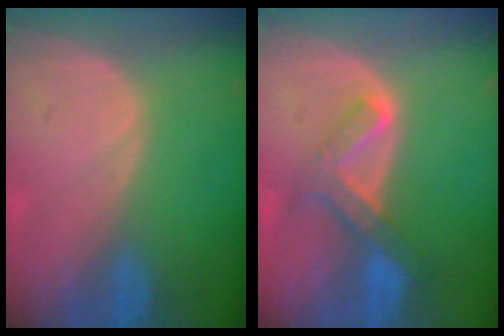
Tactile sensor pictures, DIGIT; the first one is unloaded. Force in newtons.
{"total": 6.6, "press": 5.7, "slide": 3.2}